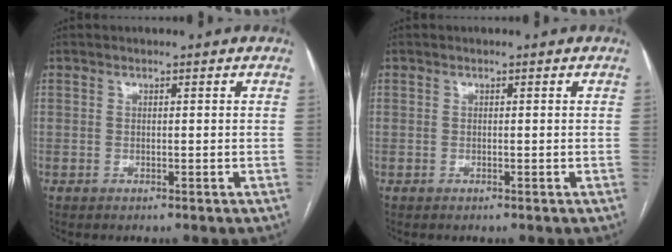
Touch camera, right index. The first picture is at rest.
{"total": 0.0}